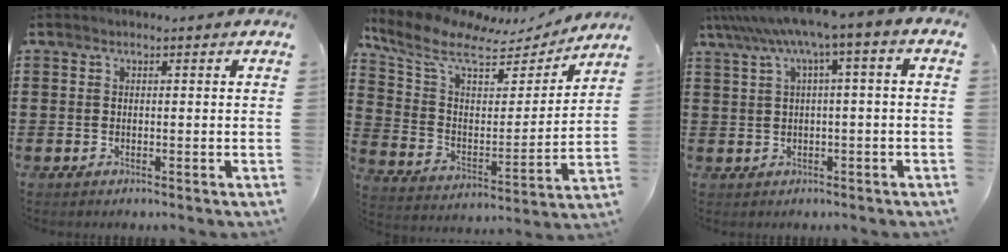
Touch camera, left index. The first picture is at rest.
{"total": 9.3, "force": [7.3, 3.1, 4.9], "torque": [-0.129, -0.040, 0.124]}
{"total": 5.9, "force": [1.4, 0.4, 5.7], "torque": [-0.110, -0.013, 0.021]}